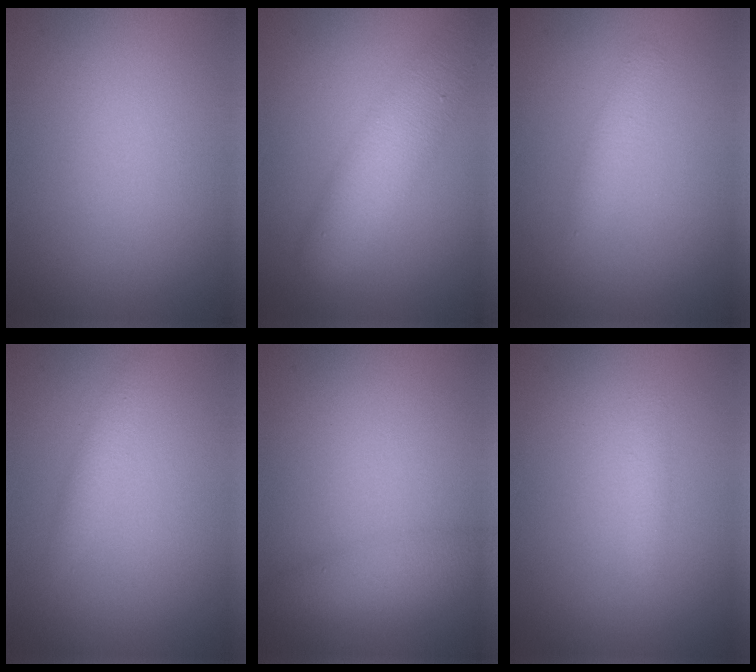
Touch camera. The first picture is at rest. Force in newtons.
{"total": 5.3, "press": 5.3, "slide": 0.1}
{"total": 1.5, "press": 1.5, "slide": 0.0}
{"total": 1.3, "press": 1.3, "slide": 0.1}
{"total": 2.8, "press": 2.8, "slide": 0.1}
{"total": 1.0, "press": 1.0, "slide": 0.0}